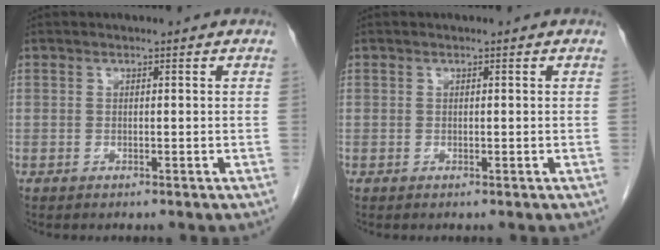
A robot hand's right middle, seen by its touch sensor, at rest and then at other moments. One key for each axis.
{"total": 0.0}